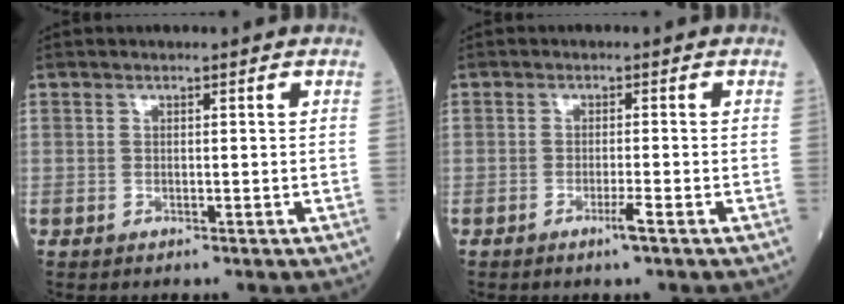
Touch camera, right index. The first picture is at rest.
{"total": 2.0, "force": [-1.2, -0.4, 1.6], "torque": [-0.031, -0.005, -0.024]}